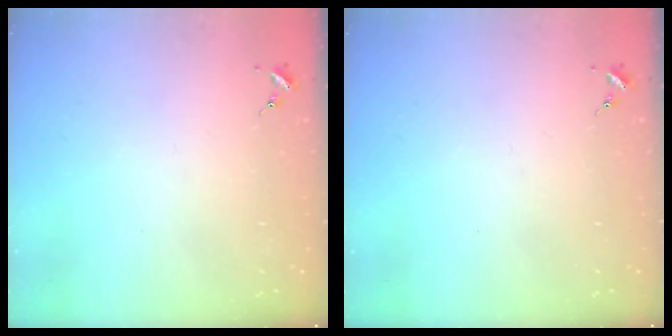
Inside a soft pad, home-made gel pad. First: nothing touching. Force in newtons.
{"total": 0.0}